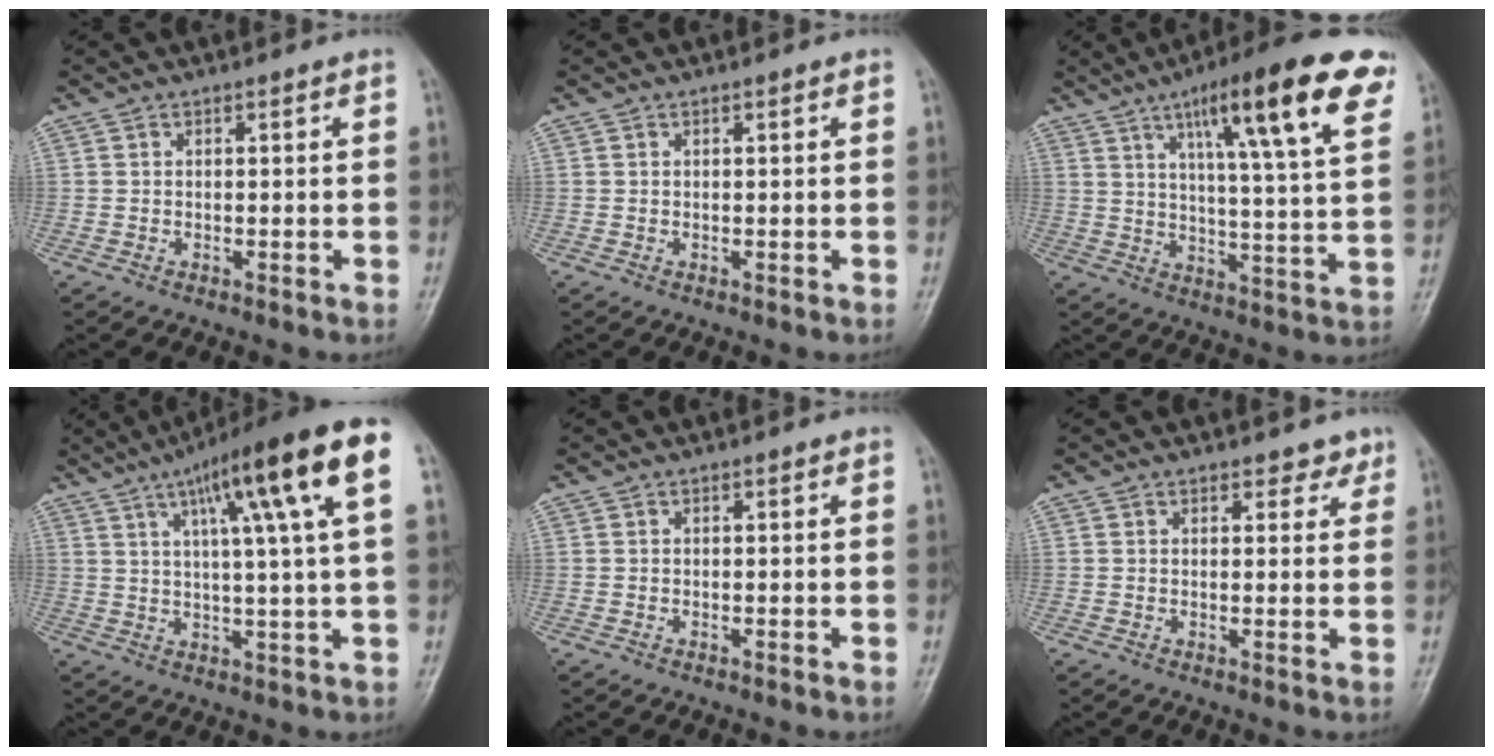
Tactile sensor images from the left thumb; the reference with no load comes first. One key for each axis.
{"total": 0.0}
{"total": 20.0, "fx": 10.3, "fy": 3.3, "fz": 16.9, "tx": -0.227, "ty": -0.023, "tz": 0.148}
{"total": 17.7, "fx": 7.2, "fy": 1.5, "fz": 16.1, "tx": -0.240, "ty": 0.005, "tz": 0.102}
{"total": 0.0}
{"total": 2.7, "fx": 2.1, "fy": 1.5, "fz": 0.8, "tx": 0.013, "ty": -0.010, "tz": 0.022}